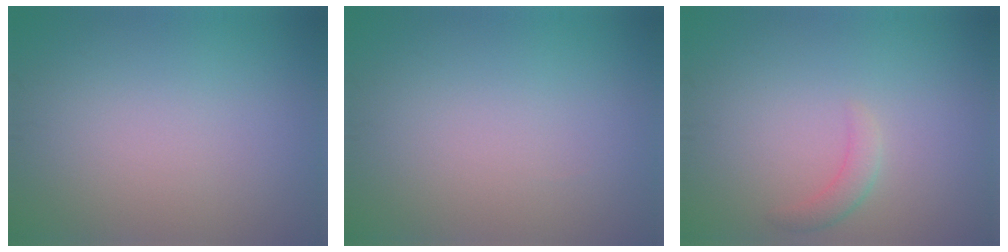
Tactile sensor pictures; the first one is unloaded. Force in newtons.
{"total": 0.0}
{"total": 1.6, "press": 1.6, "slide": 0.0}